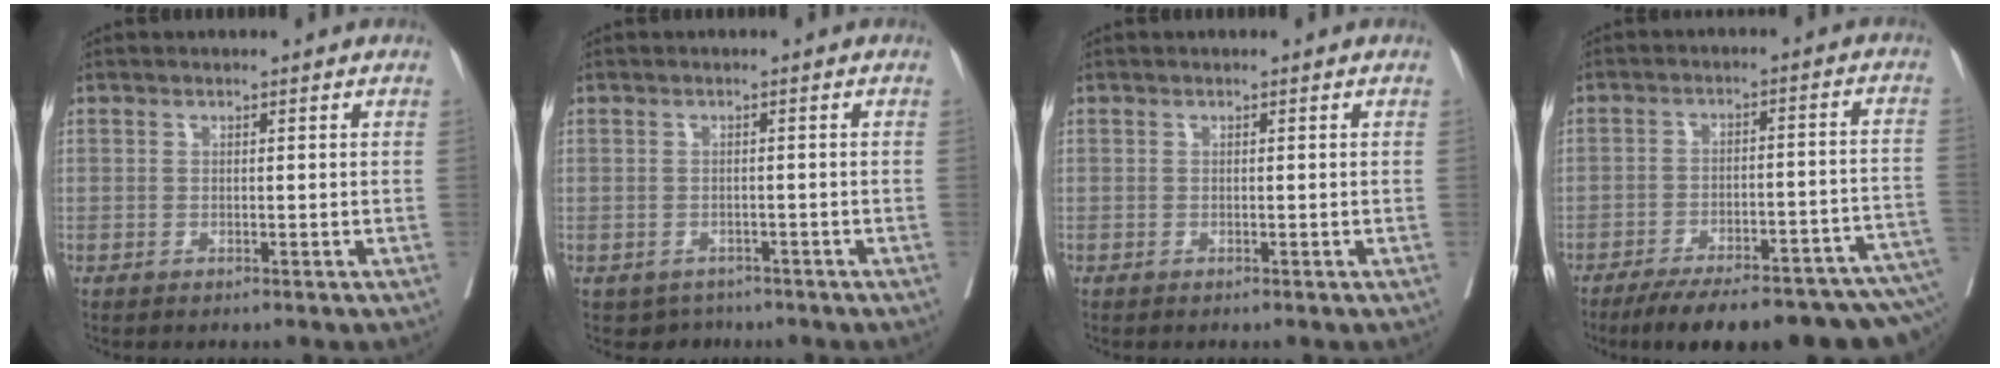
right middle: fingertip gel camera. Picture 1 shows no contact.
{"total": 3.0, "force": [-2.2, 2.0, 0.1], "torque": [0.001, 0.004, -0.031]}
{"total": 0.0}
{"total": 23.0, "force": [-18.5, 4.1, 13.2], "torque": [-0.130, 0.006, -0.242]}